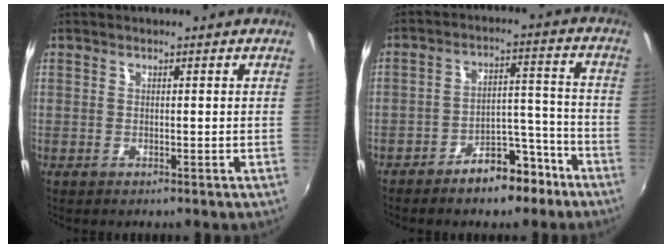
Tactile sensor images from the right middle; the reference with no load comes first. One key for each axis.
{"total": 9.4, "fx": -7.1, "fy": 4.3, "fz": 4.4, "tx": -0.065, "ty": 0.032, "tz": -0.095}